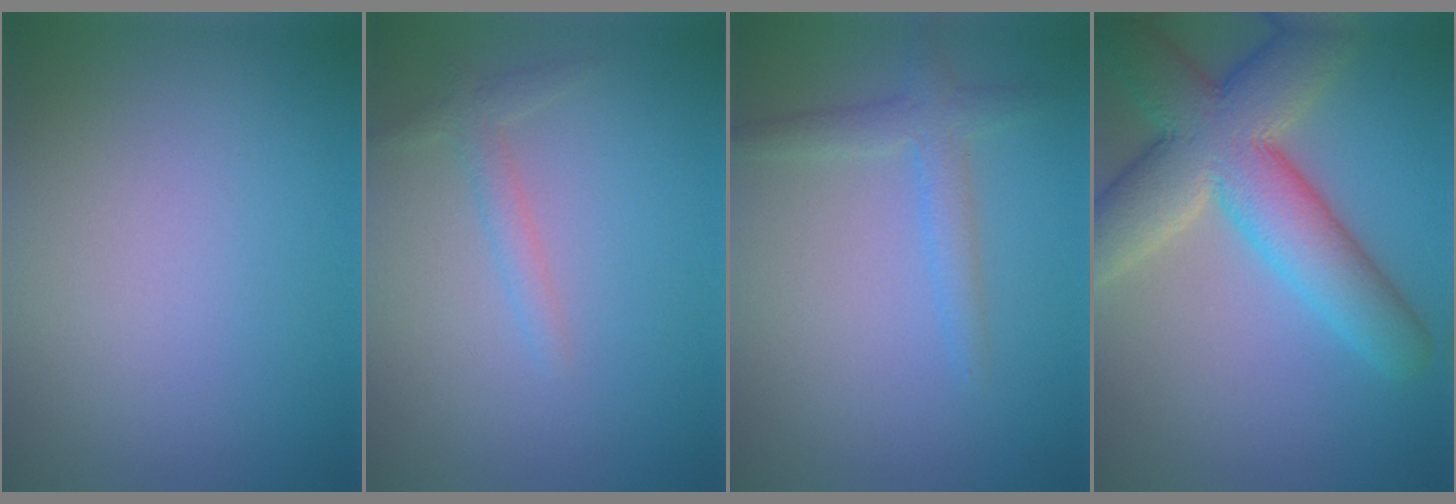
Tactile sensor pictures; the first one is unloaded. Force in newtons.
{"total": 1.6, "press": 1.6, "slide": 0.1}
{"total": 2.5, "press": 2.5, "slide": 0.1}
{"total": 10.5, "press": 10.5, "slide": 0.6}